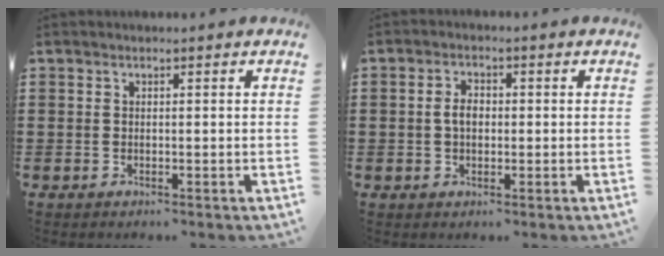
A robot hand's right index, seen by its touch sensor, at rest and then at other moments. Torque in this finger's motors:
{"motor_torque": [0.67, 0.08, 0.40, 0.09]}